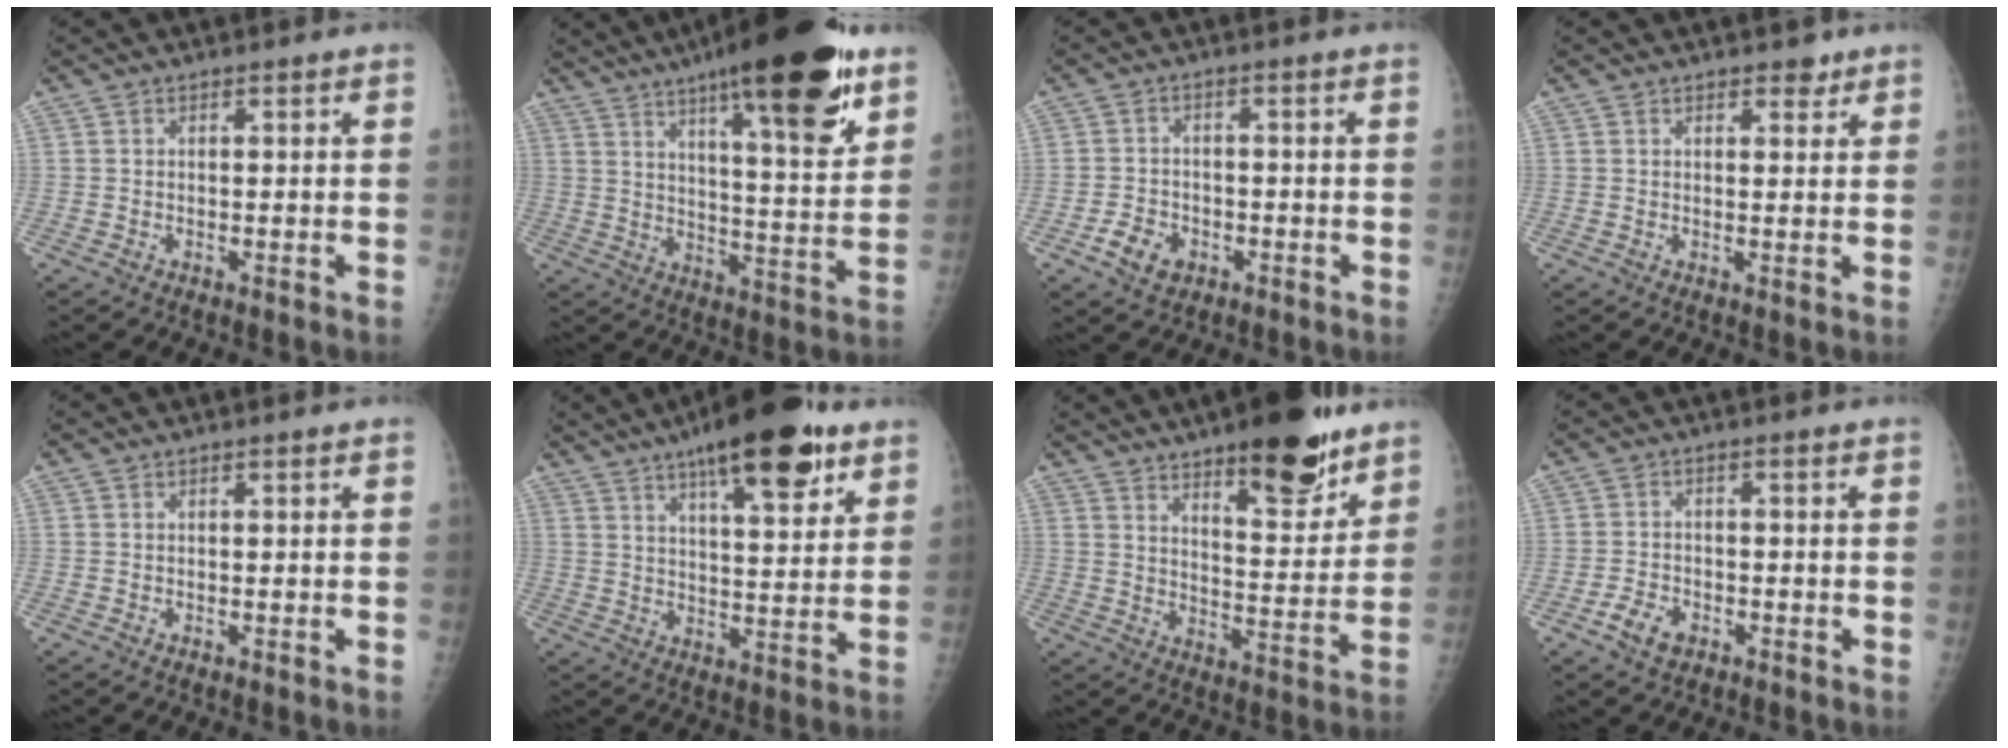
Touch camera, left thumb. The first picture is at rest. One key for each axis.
{"total": 23.4, "fx": 14.1, "fy": 5.2, "fz": 17.9, "tx": -0.249, "ty": -0.056, "tz": 0.210}
{"total": 5.0, "fx": -2.3, "fy": 3.7, "fz": 2.4, "tx": -0.033, "ty": 0.011, "tz": -0.035}
{"total": 2.5, "fx": 1.9, "fy": 1.3, "fz": 1.1, "tx": 0.001, "ty": -0.009, "tz": 0.022}
{"total": 0.0}
{"total": 17.2, "fx": 10.3, "fy": 5.3, "fz": 12.7, "tx": -0.162, "ty": -0.039, "tz": 0.154}
{"total": 16.6, "fx": 11.3, "fy": 5.2, "fz": 11.1, "tx": -0.122, "ty": -0.072, "tz": 0.174}
{"total": 4.2, "fx": -2.2, "fy": 2.7, "fz": 2.3, "tx": -0.038, "ty": 0.010, "tz": -0.038}